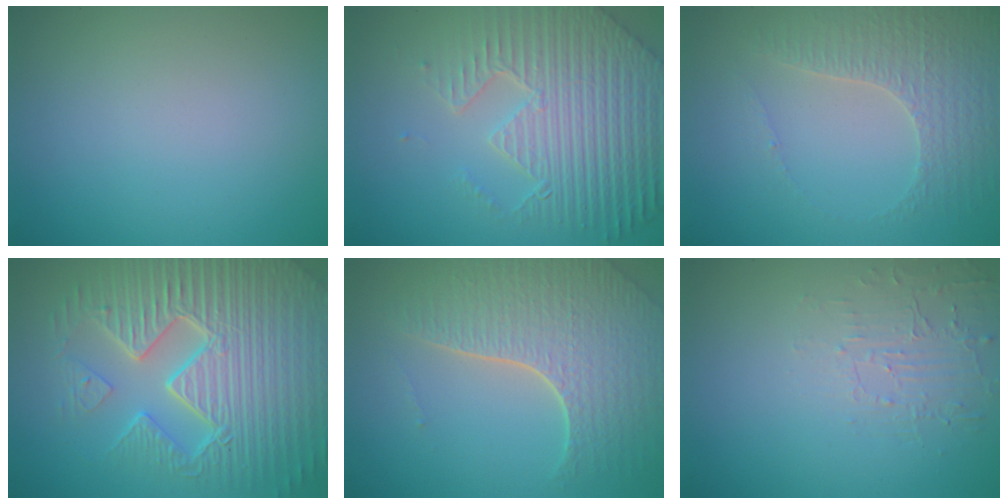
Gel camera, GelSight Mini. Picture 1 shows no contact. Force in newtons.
{"total": 8.2, "press": 5.9, "slide": 5.6}
{"total": 3.2, "press": 3.1, "slide": 0.8}
{"total": 11.1, "press": 7.2, "slide": 8.5}
{"total": 6.8, "press": 4.9, "slide": 4.7}
{"total": 1.8, "press": 0.7, "slide": 1.7}